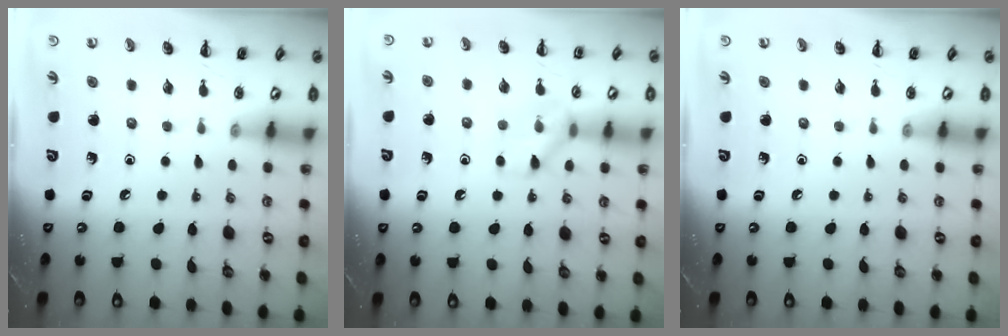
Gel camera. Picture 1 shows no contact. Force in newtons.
{"total": 8.8, "press": 8.7, "slide": 0.6}
{"total": 0.0}